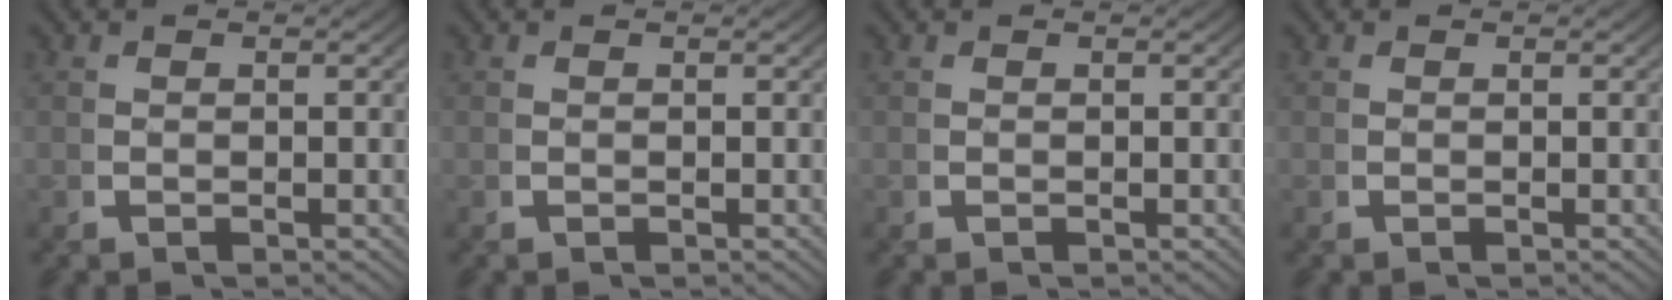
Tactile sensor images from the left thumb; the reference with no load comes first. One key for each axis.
{"total": 0.0}
{"total": 0.0}
{"total": 0.0}